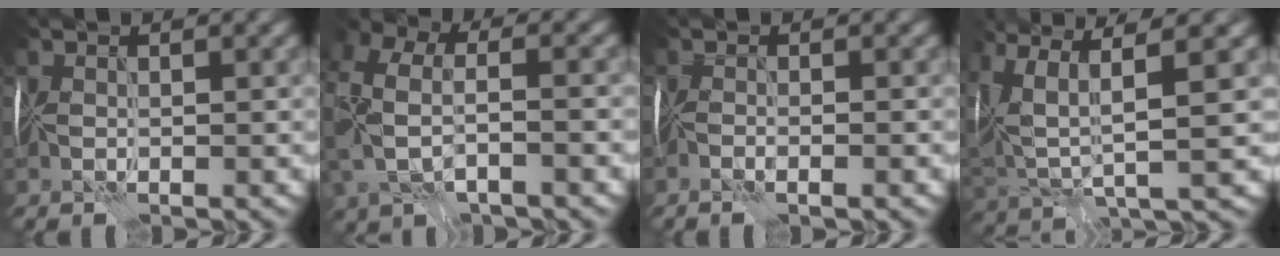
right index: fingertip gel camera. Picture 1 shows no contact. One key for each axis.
{"total": 6.5, "fx": -0.4, "fy": 3.8, "fz": 5.2, "tx": -0.120, "ty": 0.007, "tz": -0.019}
{"total": 1.4, "fx": -0.9, "fy": 0.0, "fz": 1.1, "tx": -0.027, "ty": 0.010, "tz": -0.015}
{"total": 7.8, "fx": 3.3, "fy": 2.4, "fz": 6.6, "tx": -0.143, "ty": 0.009, "tz": 0.057}